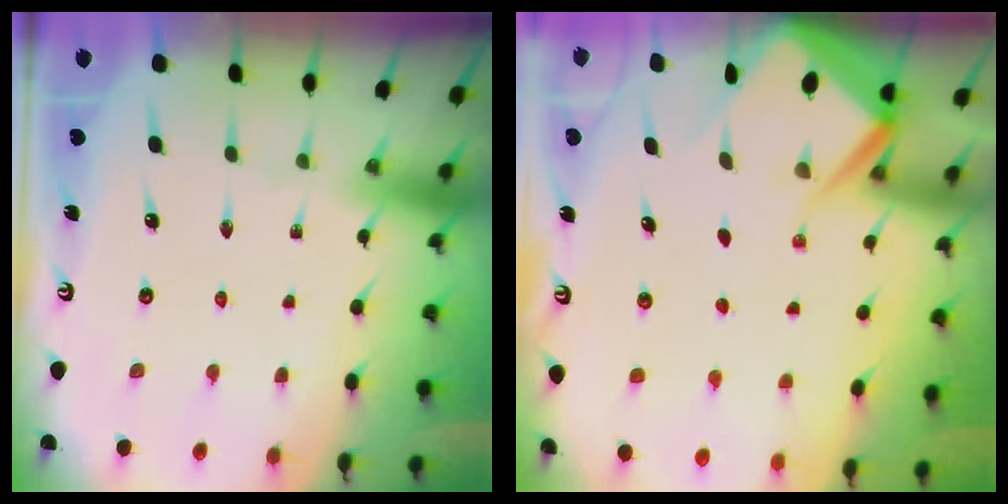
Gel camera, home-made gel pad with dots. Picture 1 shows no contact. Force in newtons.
{"total": 6.6, "press": 6.6, "slide": 0.5}